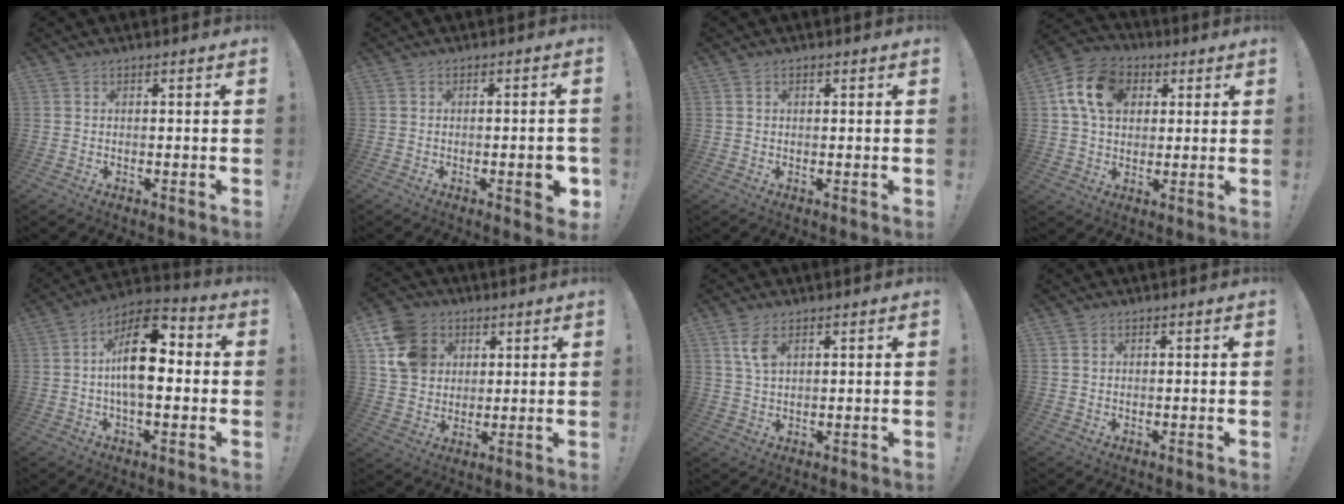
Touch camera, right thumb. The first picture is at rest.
{"total": 5.2, "force": [-1.5, 1.2, 4.8], "torque": [-0.058, 0.002, -0.021]}
{"total": 0.6, "force": [0.3, 0.5, 0.3], "torque": [0.001, 0.000, 0.003]}
{"total": 14.3, "force": [4.5, 10.6, 8.6], "torque": [-0.143, 0.001, 0.088]}
{"total": 16.3, "force": [0.6, 8.4, 13.9], "torque": [-0.228, 0.011, 0.002]}
{"total": 13.5, "force": [4.7, 11.5, 5.4], "torque": [-0.086, -0.016, 0.098]}
{"total": 5.2, "force": [2.4, 2.4, 3.9], "torque": [-0.073, -0.011, 0.040]}
{"total": 1.0, "force": [0.6, 0.6, 0.5], "torque": [-0.004, -0.001, 0.010]}